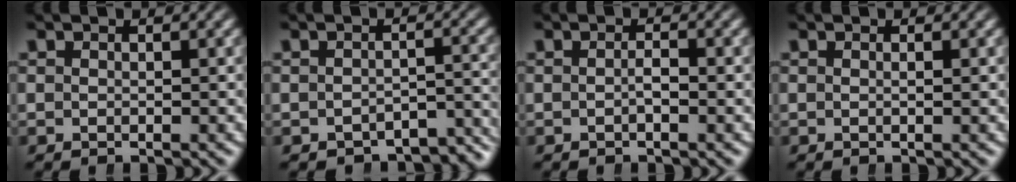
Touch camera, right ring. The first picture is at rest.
{"total": 6.0, "force": [-5.6, 1.8, 1.1], "torque": [0.014, -0.013, -0.081]}
{"total": 1.0, "force": [-0.3, 0.0, 0.9], "torque": [-0.009, 0.002, -0.006]}
{"total": 0.6, "force": [0.1, -0.5, 0.2], "torque": [0.001, 0.000, 0.003]}